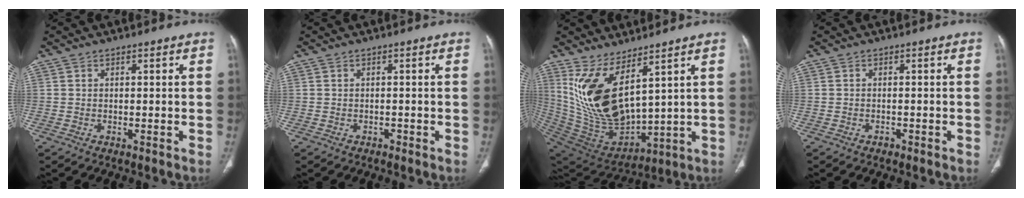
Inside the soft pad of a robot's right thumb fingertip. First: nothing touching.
{"total": 0.6, "force": [-0.5, 0.4, 0.1], "torque": [-0.004, 0.002, -0.010]}
{"total": 16.4, "force": [7.8, 6.4, 12.9], "torque": [-0.240, -0.058, 0.185]}
{"total": 0.7, "force": [-0.5, 0.4, 0.2], "torque": [-0.006, 0.001, -0.010]}